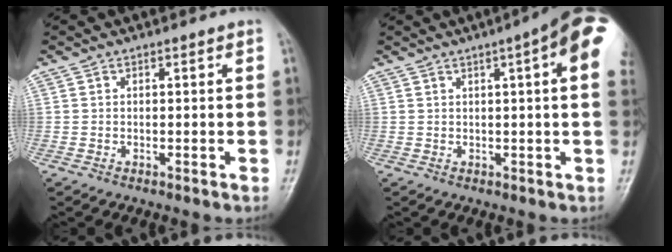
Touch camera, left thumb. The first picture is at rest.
{"total": 11.7, "force": [4.0, 1.8, 10.8], "torque": [-0.129, 0.009, 0.041]}